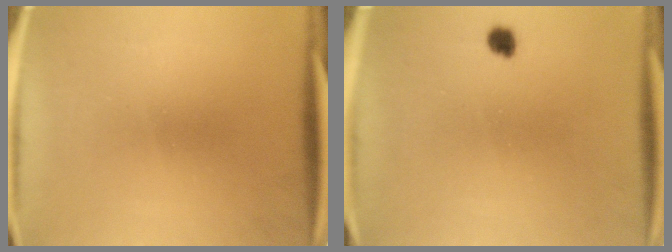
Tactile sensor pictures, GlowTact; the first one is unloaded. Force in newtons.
{"total": 1.8}